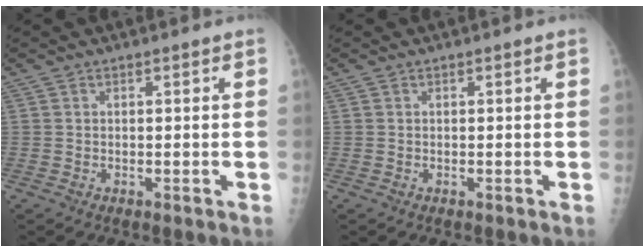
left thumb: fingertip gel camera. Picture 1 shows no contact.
{"total": 0.0}